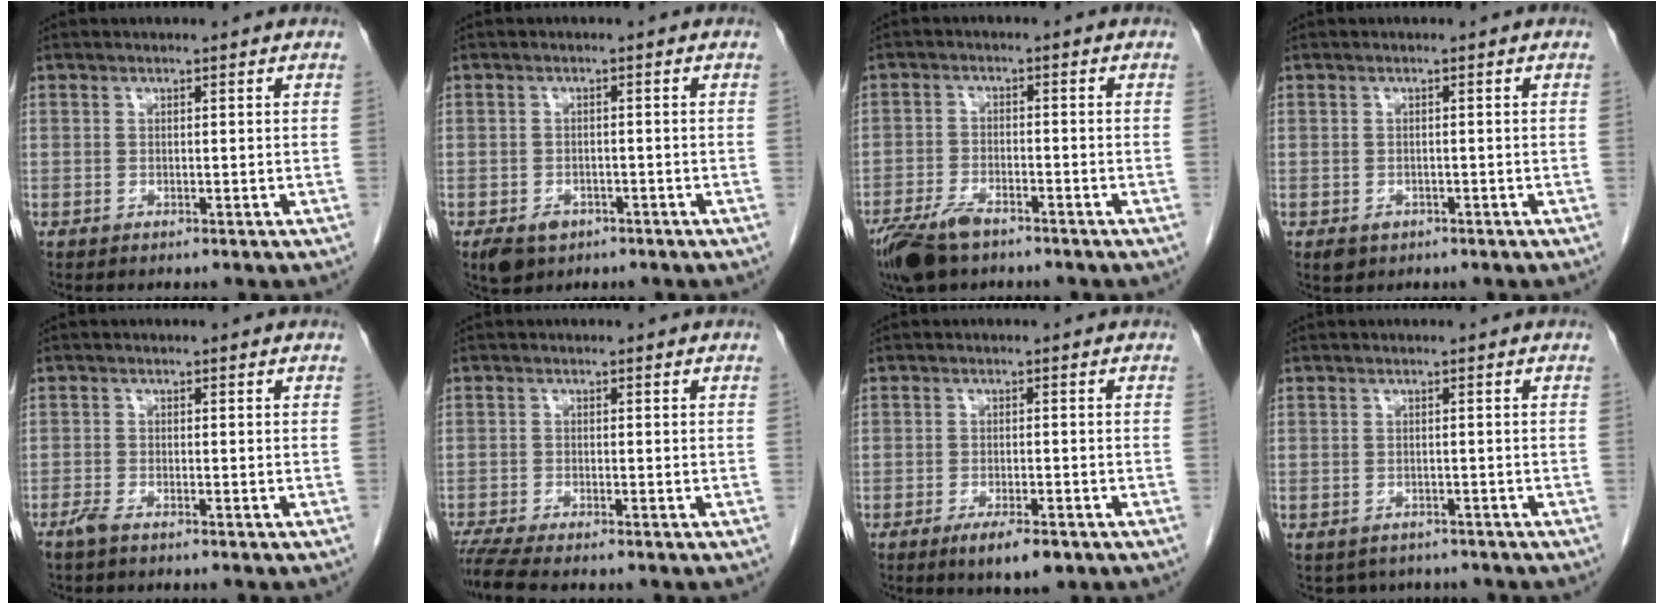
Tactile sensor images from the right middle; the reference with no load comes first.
{"total": 3.8, "force": [-2.3, 2.5, 1.7], "torque": [-0.031, -0.002, -0.030]}
{"total": 7.2, "force": [-5.3, 2.5, 4.2], "torque": [-0.084, -0.012, -0.096]}
{"total": 1.8, "force": [-0.9, 1.3, 0.8], "torque": [-0.014, 0.000, -0.004]}
{"total": 1.6, "force": [-1.3, 0.1, 0.9], "torque": [-0.027, -0.004, -0.028]}
{"total": 4.2, "force": [-3.7, -0.4, 2.0], "torque": [-0.036, -0.013, -0.068]}
{"total": 5.0, "force": [-3.1, 1.2, 3.8], "torque": [-0.062, -0.008, -0.043]}
{"total": 4.1, "force": [-3.5, 2.1, 0.4], "torque": [0.000, 0.006, -0.044]}